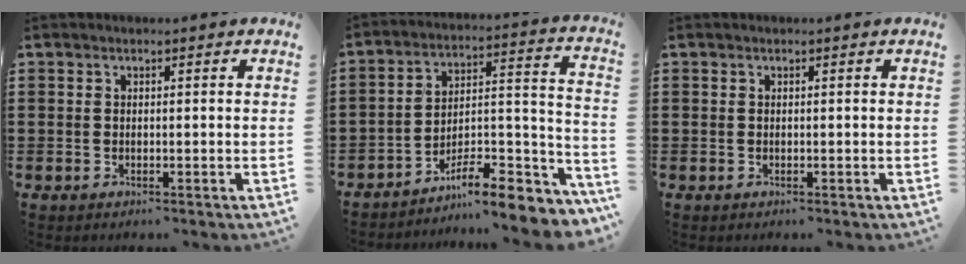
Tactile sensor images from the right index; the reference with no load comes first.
{"total": 8.4, "force": [-6.5, 2.3, 5.0], "torque": [-0.071, 0.012, -0.121]}
{"total": 0.0}